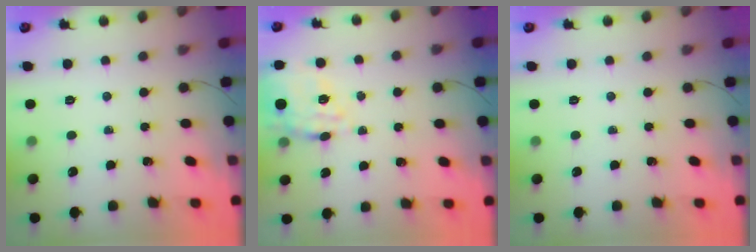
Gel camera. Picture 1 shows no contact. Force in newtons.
{"total": 11.4, "press": 10.9, "slide": 3.2}
{"total": 0.0}